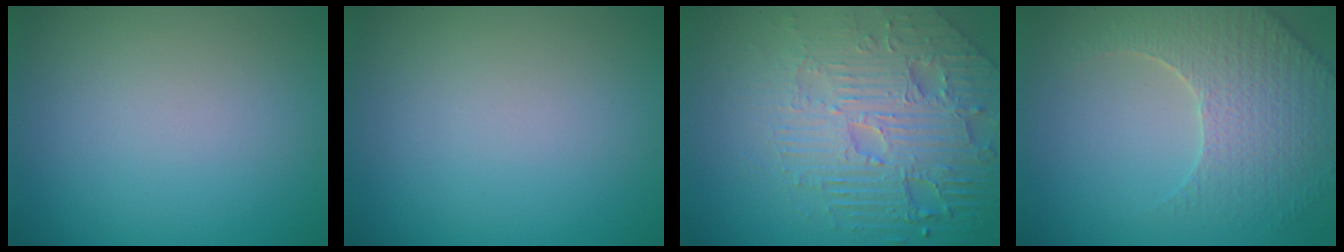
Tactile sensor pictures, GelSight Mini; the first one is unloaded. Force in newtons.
{"total": 0.0}
{"total": 7.9, "press": 5.7, "slide": 5.4}
{"total": 4.5, "press": 4.3, "slide": 1.5}